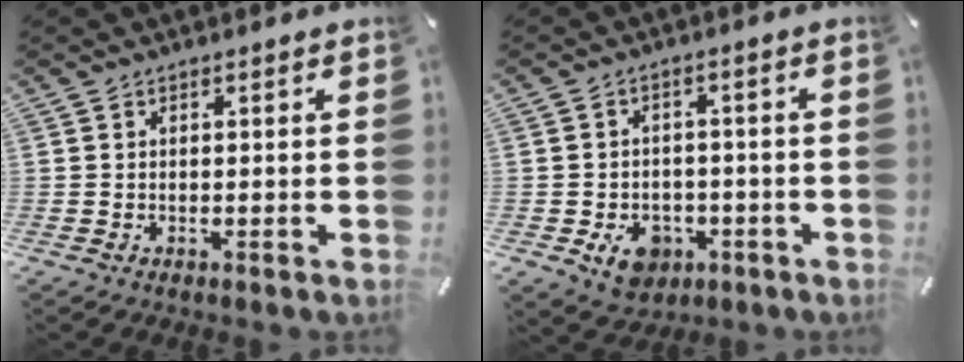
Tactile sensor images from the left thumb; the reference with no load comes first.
{"total": 7.5, "force": [-3.2, 5.8, 3.6], "torque": [-0.057, 0.015, -0.057]}